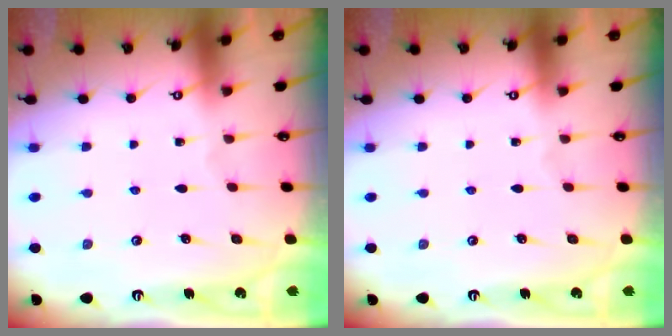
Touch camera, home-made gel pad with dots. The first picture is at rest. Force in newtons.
{"total": 0.0}